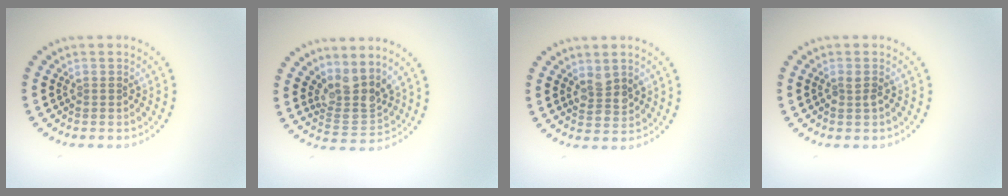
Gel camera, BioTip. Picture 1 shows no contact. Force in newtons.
{"total": 3.7, "press": 2.7, "slide": 2.5}
{"total": 2.3, "press": 2.2, "slide": 0.6}
{"total": 0.7, "press": 0.7, "slide": 0.2}